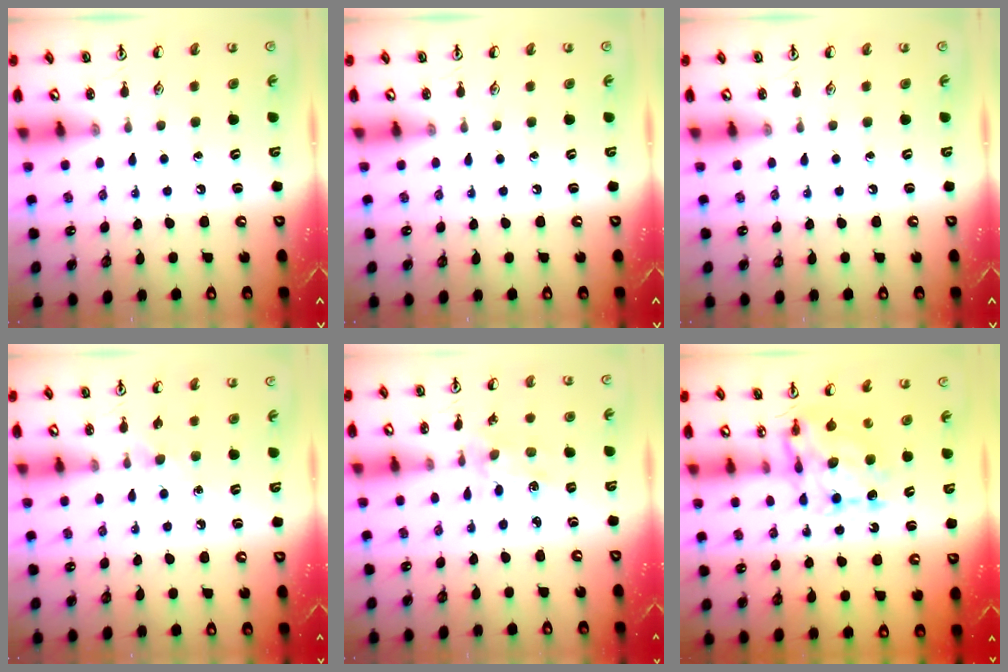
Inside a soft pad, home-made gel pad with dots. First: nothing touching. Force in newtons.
{"total": 0.0}
{"total": 0.0}
{"total": 4.5, "press": 4.4, "slide": 0.7}
{"total": 1.8, "press": 1.8, "slide": 0.3}
{"total": 8.6, "press": 8.6, "slide": 0.9}